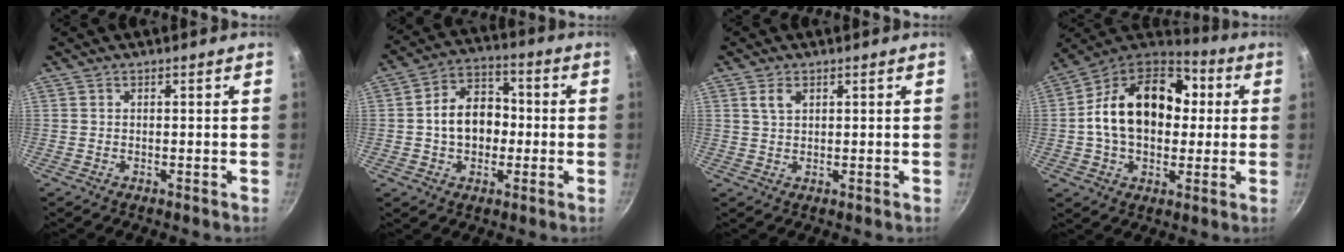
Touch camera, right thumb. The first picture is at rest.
{"total": 11.1, "force": [-0.5, 8.3, 7.4], "torque": [-0.091, 0.029, -0.017]}
{"total": 2.6, "force": [1.2, 1.5, 1.7], "torque": [-0.031, -0.002, 0.028]}
{"total": 21.2, "force": [1.6, 14.4, 15.5], "torque": [-0.232, 0.027, 0.021]}